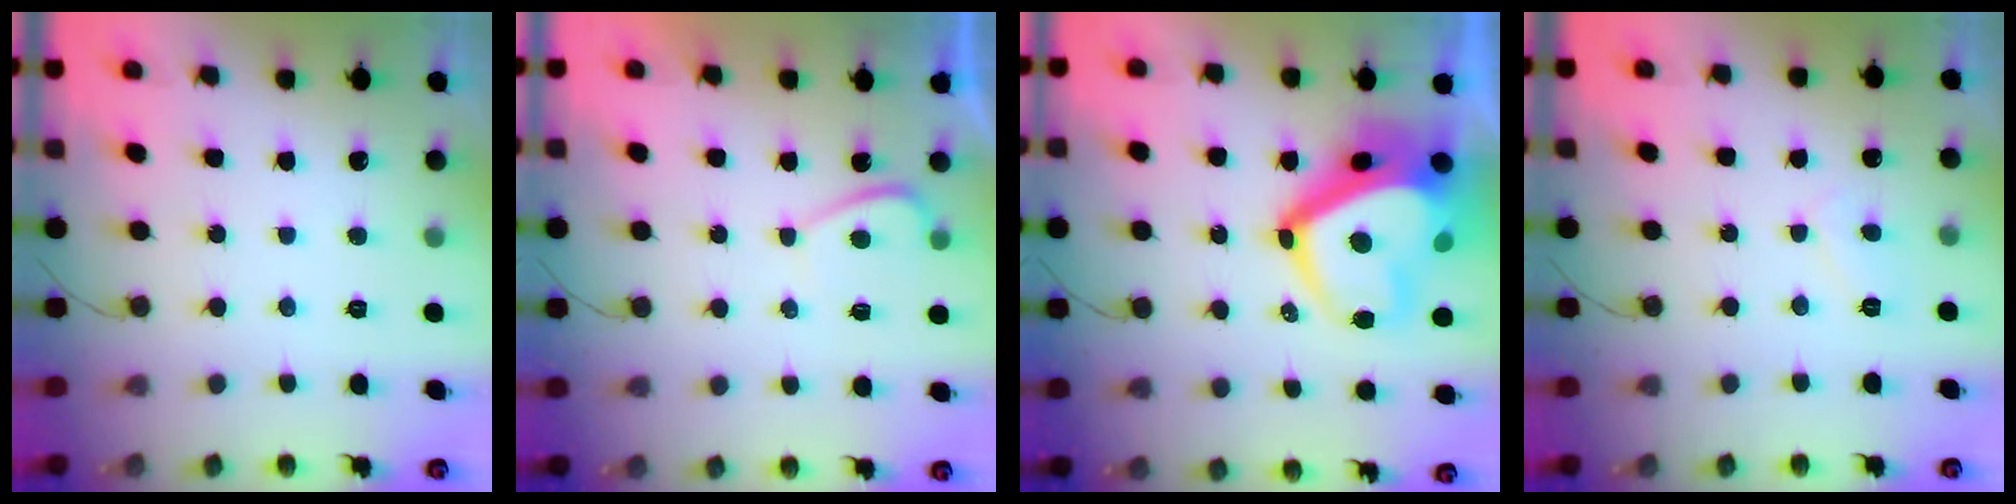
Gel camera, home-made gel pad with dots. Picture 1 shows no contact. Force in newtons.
{"total": 1.9, "press": 1.8, "slide": 0.7}
{"total": 20.2, "press": 20.1, "slide": 2.2}
{"total": 3.1, "press": 3.1, "slide": 0.2}